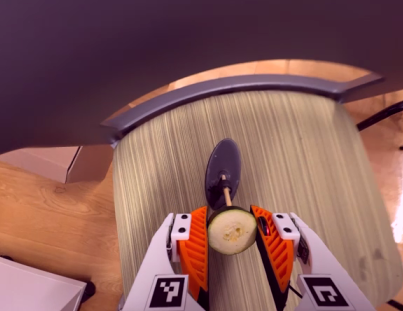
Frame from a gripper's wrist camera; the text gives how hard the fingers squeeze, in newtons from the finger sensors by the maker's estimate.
{"total": 10.3, "left": 10.9, "right": 9.7}